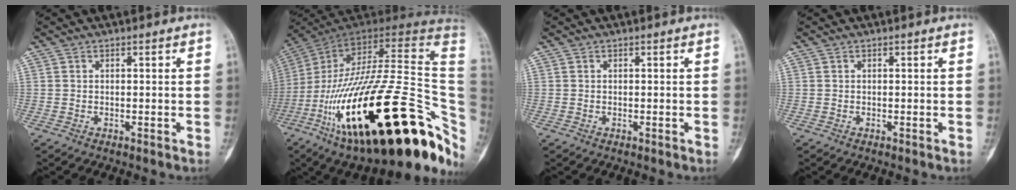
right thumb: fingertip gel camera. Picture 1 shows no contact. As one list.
[{"total": 42.7, "force": [-13.4, 16.0, 37.2], "torque": [-0.527, 0.058, -0.214]}, {"total": 0.0}, {"total": 0.0}]